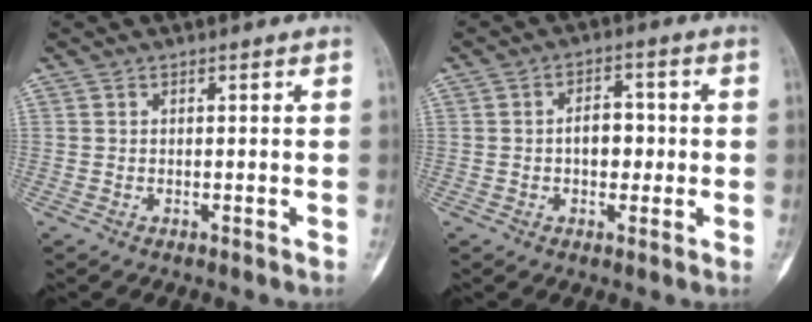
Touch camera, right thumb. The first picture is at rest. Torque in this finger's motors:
{"motor_torque": [0.68, 0.57, 0.34, -0.48, 0.11]}